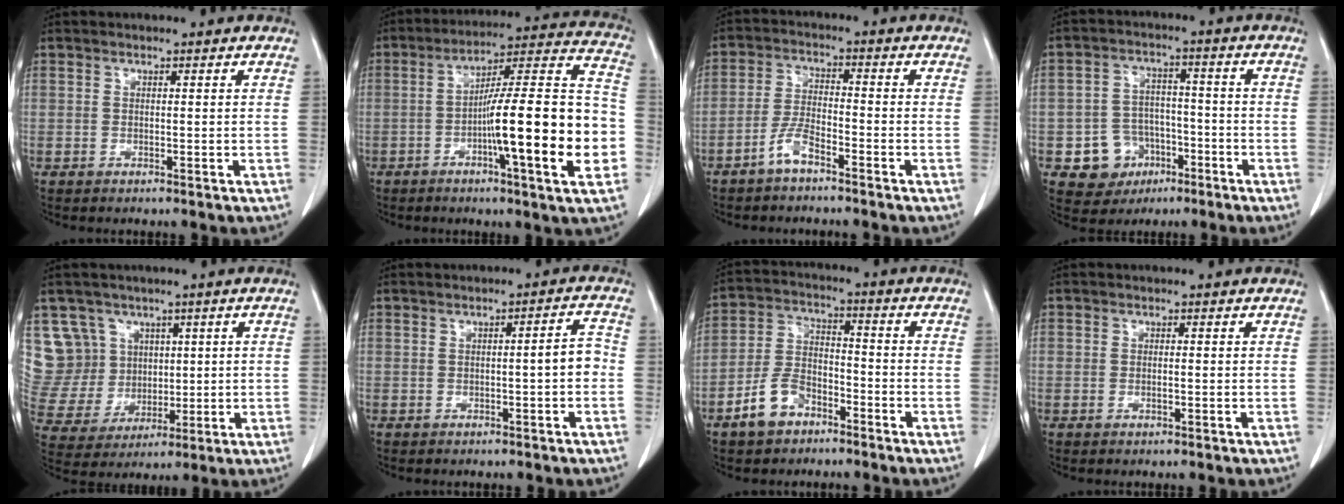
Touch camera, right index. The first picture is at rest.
{"total": 20.4, "force": [-5.0, 1.4, 19.8], "torque": [-0.254, 0.016, -0.074]}
{"total": 4.4, "force": [-3.2, 1.0, 2.9], "torque": [-0.064, 0.006, -0.063]}
{"total": 8.0, "force": [-3.3, 7.1, 1.9], "torque": [-0.030, 0.017, -0.040]}
{"total": 10.6, "force": [4.6, 9.5, 1.1], "torque": [-0.044, 0.051, 0.113]}
{"total": 3.1, "force": [-0.5, 0.4, 3.0], "torque": [-0.038, 0.012, -0.006]}
{"total": 7.8, "force": [-4.9, 4.6, 4.1], "torque": [-0.095, 0.015, -0.088]}
{"total": 0.8, "force": [-0.2, 0.4, 0.6], "torque": [-0.014, -0.001, -0.002]}